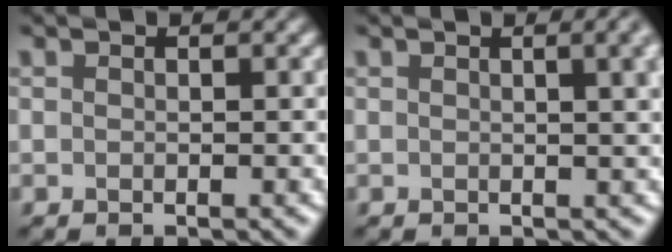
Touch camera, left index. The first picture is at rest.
{"total": 5.4, "force": [1.8, 2.3, 4.5], "torque": [-0.023, 0.021, 0.006]}